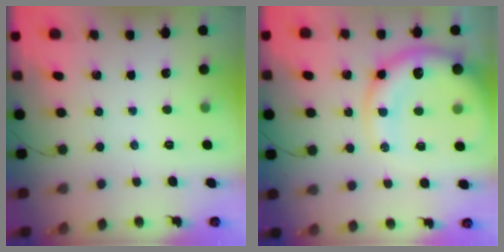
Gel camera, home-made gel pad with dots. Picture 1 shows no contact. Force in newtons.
{"total": 16.2, "press": 15.6, "slide": 4.3}